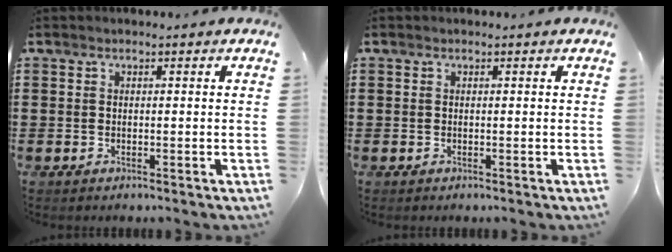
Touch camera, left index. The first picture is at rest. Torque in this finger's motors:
{"motor_torque": [0.01, 0.00, 0.00, 0.00]}